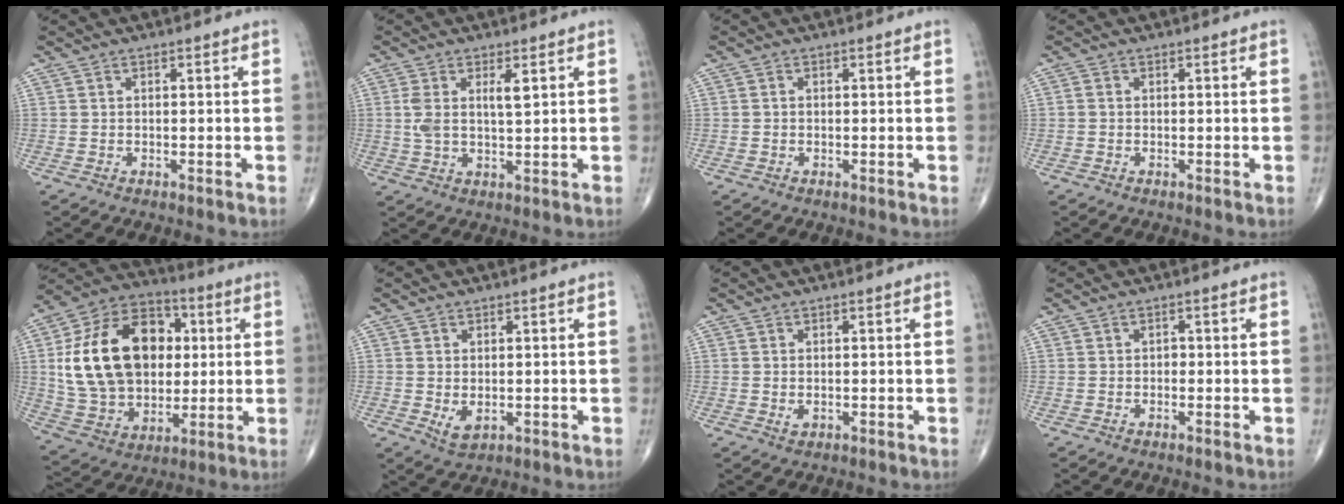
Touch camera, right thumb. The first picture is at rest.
{"total": 5.3, "force": [1.6, 1.8, 4.7], "torque": [-0.091, -0.004, 0.035]}
{"total": 0.5, "force": [-0.1, 0.5, 0.2], "torque": [-0.002, 0.001, -0.002]}
{"total": 0.7, "force": [-0.1, 0.6, 0.4], "torque": [-0.006, 0.000, -0.004]}
{"total": 24.9, "force": [3.6, 17.5, 17.4], "torque": [-0.292, 0.011, 0.073]}
{"total": 2.9, "force": [-0.2, 1.8, 2.3], "torque": [-0.035, -0.006, 0.006]}
{"total": 1.1, "force": [0.0, 0.8, 0.8], "torque": [-0.013, -0.003, 0.001]}
{"total": 0.7, "force": [-0.1, 0.5, 0.4], "torque": [0.001, 0.004, -0.006]}